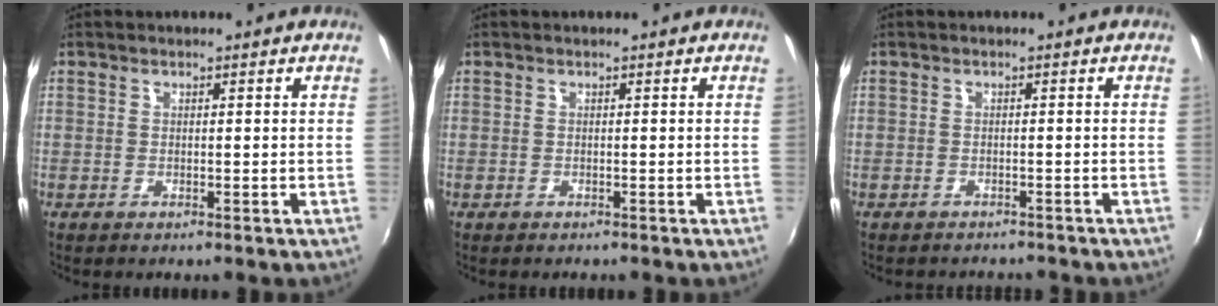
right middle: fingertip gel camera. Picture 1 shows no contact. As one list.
[{"total": 0.8, "force": [0.2, -0.7, -0.3], "torque": [0.011, -0.004, 0.002]}, {"total": 2.2, "force": [-2.2, 0.3, 0.2], "torque": [-0.007, -0.007, -0.031]}]